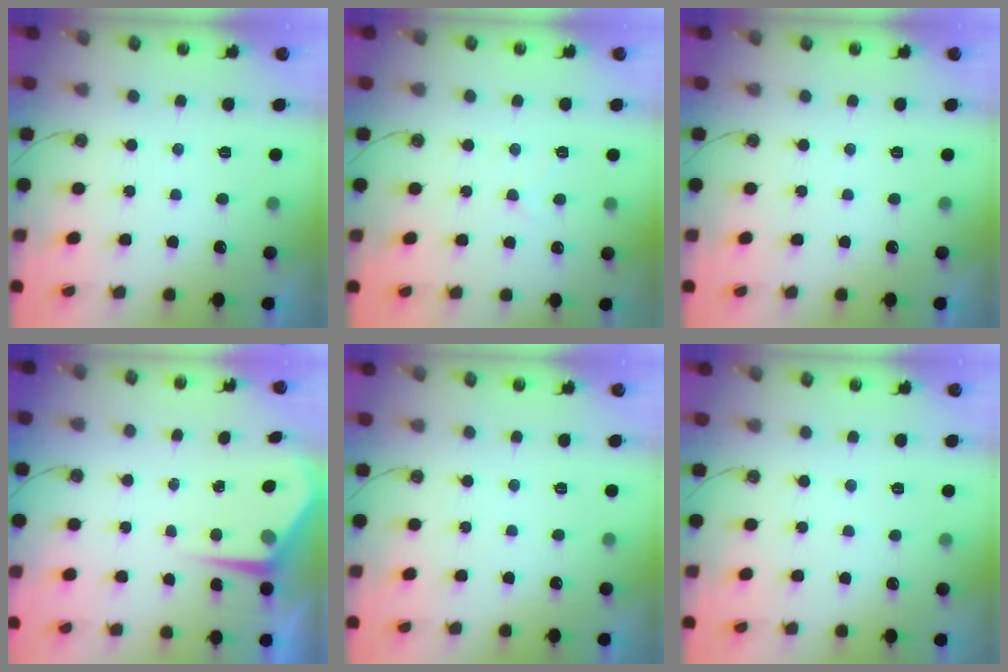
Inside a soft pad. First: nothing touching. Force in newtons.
{"total": 4.8, "press": 4.8, "slide": 0.7}
{"total": 0.0}
{"total": 4.8, "press": 4.8, "slide": 0.4}
{"total": 0.0}
{"total": 2.4, "press": 2.4, "slide": 0.4}